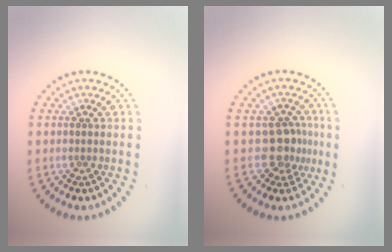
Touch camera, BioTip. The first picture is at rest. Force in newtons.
{"total": 2.7, "press": 2.2, "slide": 1.7}